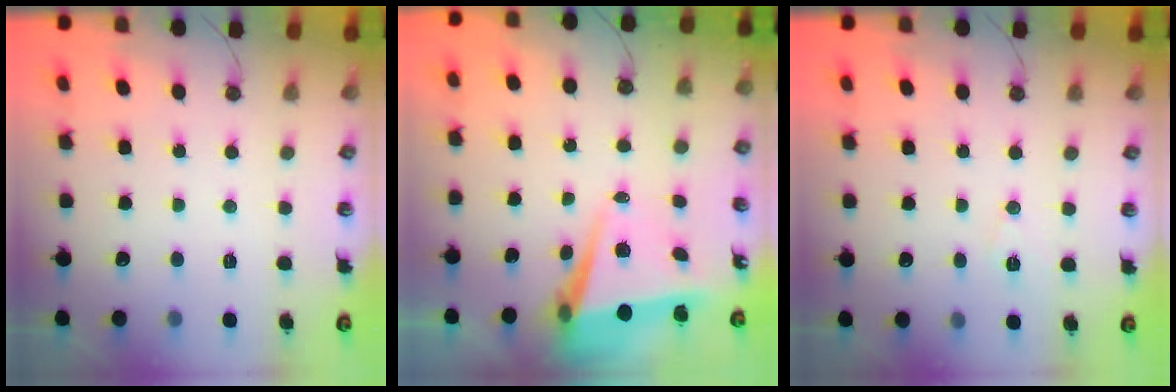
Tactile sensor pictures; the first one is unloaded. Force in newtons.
{"total": 6.9, "press": 6.7, "slide": 1.6}
{"total": 6.4, "press": 4.5, "slide": 4.5}